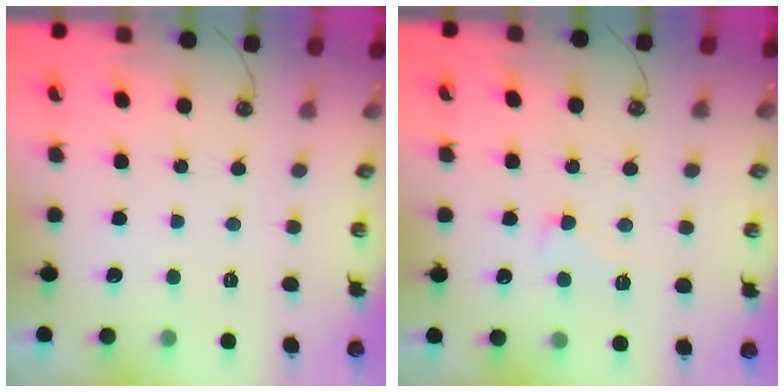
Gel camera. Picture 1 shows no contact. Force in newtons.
{"total": 0.8, "press": 0.5, "slide": 0.6}